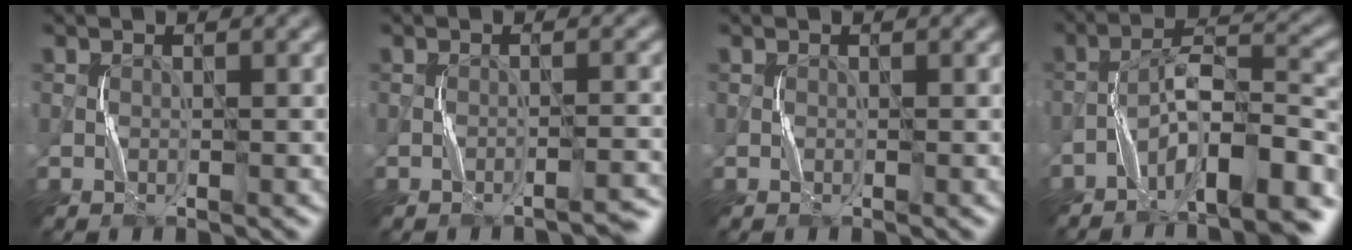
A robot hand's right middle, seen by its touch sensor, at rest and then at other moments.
{"total": 1.5, "force": [-1.4, -0.1, 0.5], "torque": [-0.009, 0.008, -0.023]}
{"total": 0.0}
{"total": 9.5, "force": [-6.2, 2.0, 7.0], "torque": [-0.102, 0.022, -0.102]}